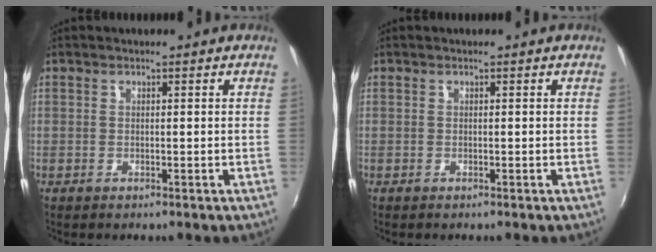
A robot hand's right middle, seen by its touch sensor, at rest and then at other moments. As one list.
[{"total": 0.0}]